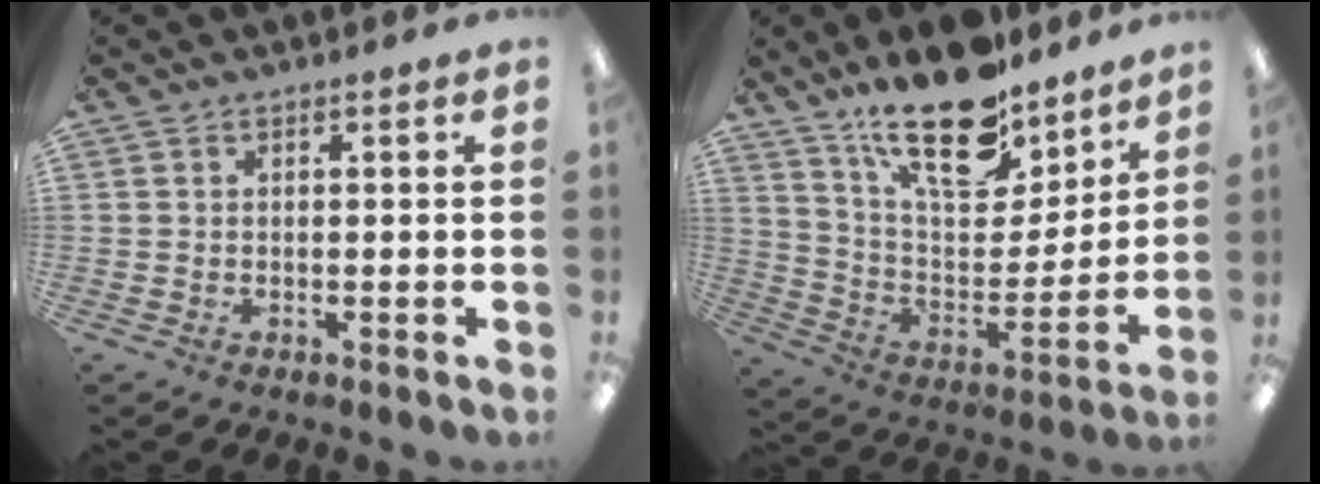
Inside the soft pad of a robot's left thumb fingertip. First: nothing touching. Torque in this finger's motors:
{"motor_torque": [2.68, 1.61, 1.56, -1.22, 0.24]}